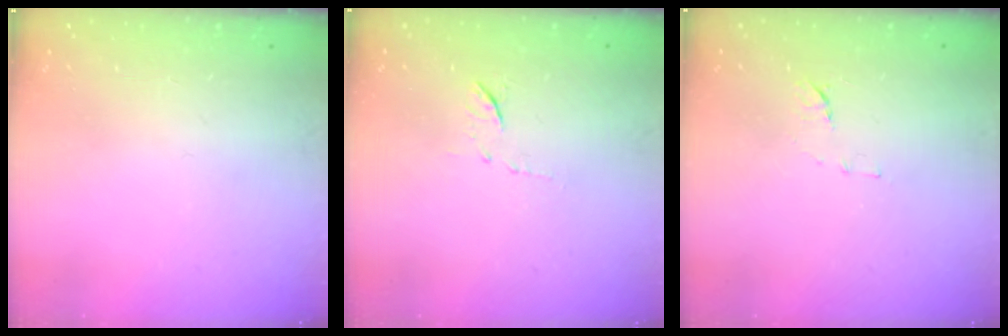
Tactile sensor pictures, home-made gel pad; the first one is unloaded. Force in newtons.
{"total": 6.3, "press": 6.3, "slide": 0.7}
{"total": 7.7, "press": 7.7, "slide": 0.5}